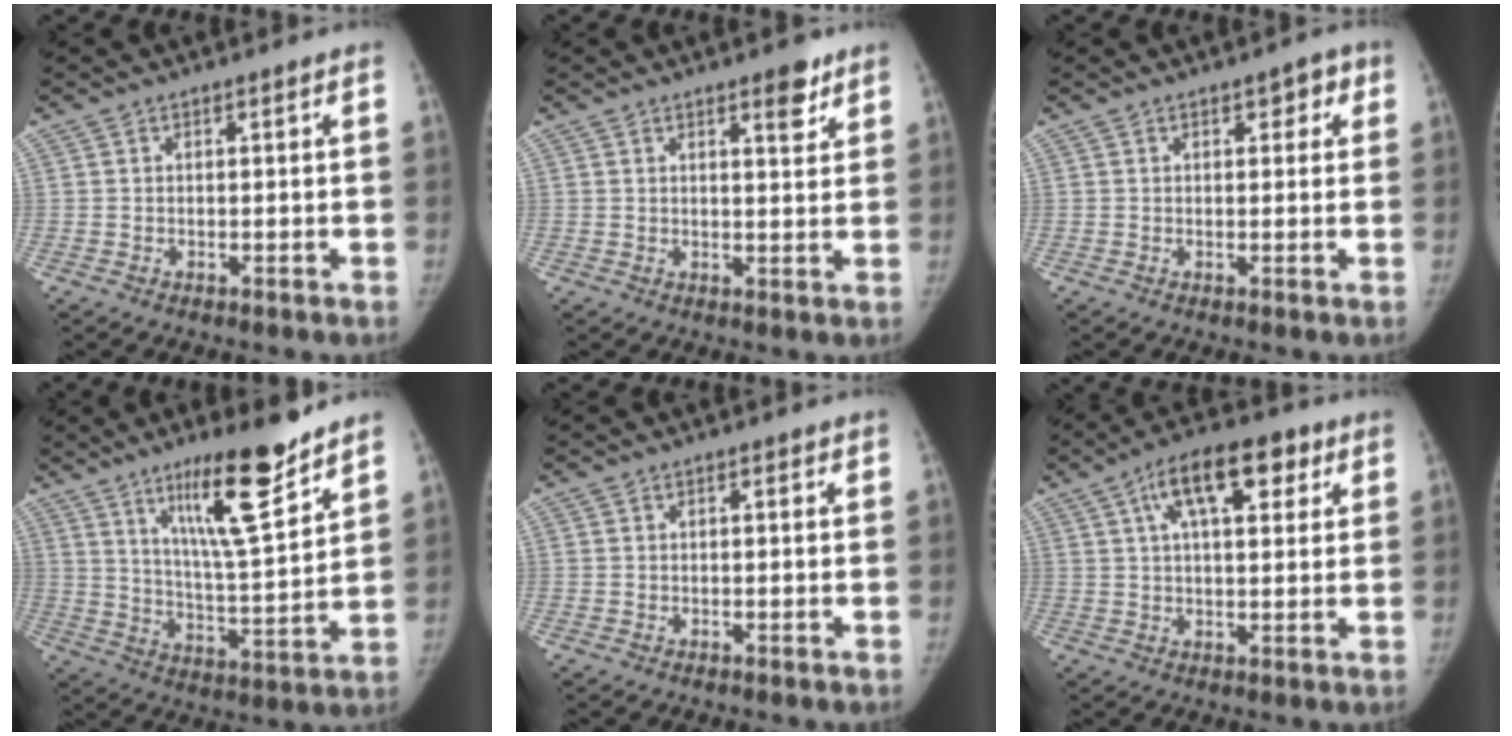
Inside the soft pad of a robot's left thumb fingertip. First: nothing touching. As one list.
[{"total": 4.3, "force": [2.8, 1.5, 2.9], "torque": [-0.025, -0.017, 0.038]}, {"total": 3.3, "force": [1.4, 1.9, 2.3], "torque": [-0.002, 0.001, 0.011]}, {"total": 16.2, "force": [10.8, 2.5, 11.9], "torque": [-0.179, -0.075, 0.185]}, {"total": 0.6, "force": [0.3, 0.4, 0.4], "torque": [0.000, 0.000, 0.002]}, {"total": 13.2, "force": [5.6, 6.0, 10.3], "torque": [-0.141, 0.009, 0.083]}]